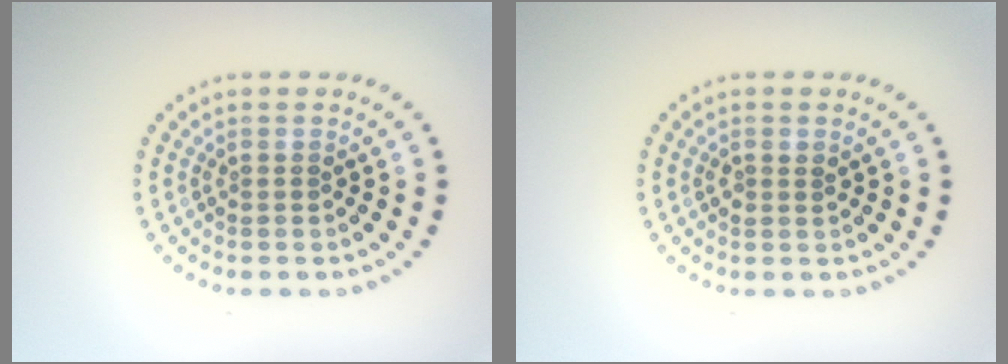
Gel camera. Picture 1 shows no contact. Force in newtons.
{"total": 0.9, "press": 0.9, "slide": 0.3}